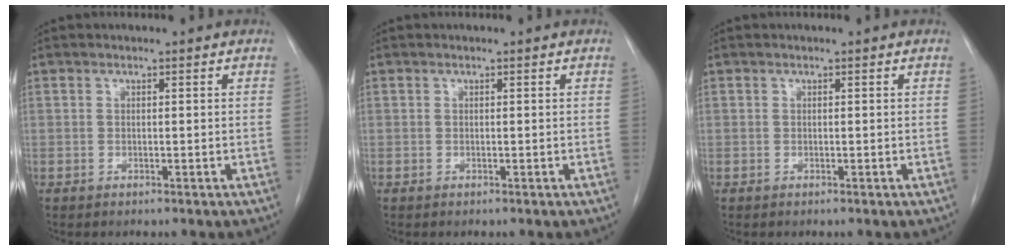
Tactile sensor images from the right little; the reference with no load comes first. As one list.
[{"total": 0.0}, {"total": 0.0}]